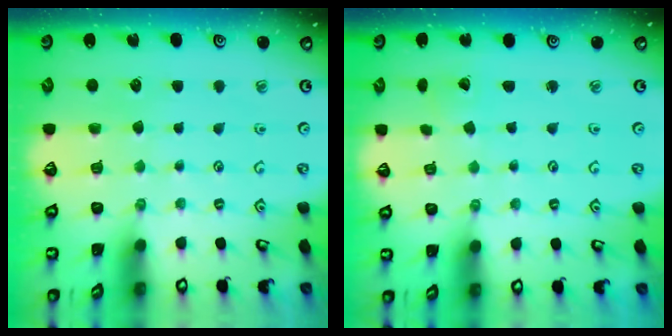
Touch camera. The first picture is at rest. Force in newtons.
{"total": 1.6, "press": 1.6, "slide": 0.1}